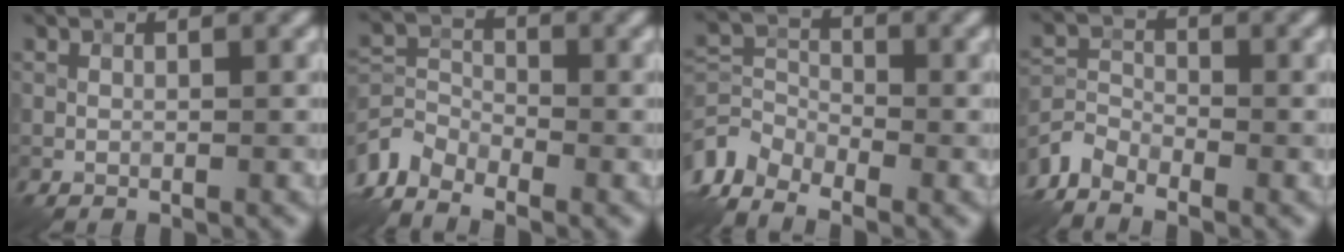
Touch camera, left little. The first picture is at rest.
{"total": 5.1, "force": [-3.8, 2.7, 2.0], "torque": [-0.043, -0.007, -0.089]}
{"total": 5.8, "force": [-3.8, 3.4, 2.7], "torque": [-0.058, -0.004, -0.090]}
{"total": 3.8, "force": [-3.2, 1.6, 1.2], "torque": [-0.023, -0.004, -0.077]}